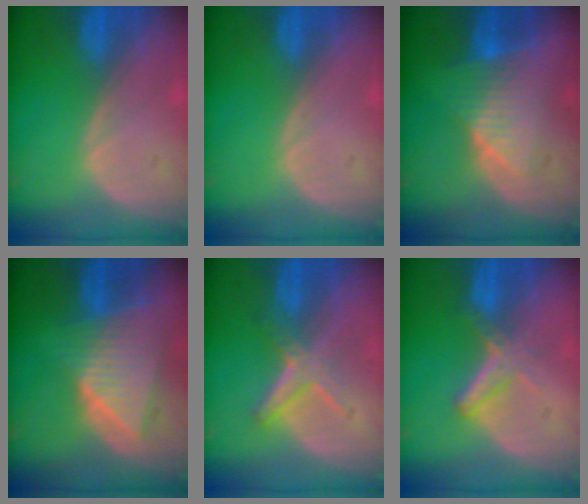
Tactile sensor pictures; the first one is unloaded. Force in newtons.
{"total": 0.0}
{"total": 8.0, "press": 6.9, "slide": 4.0}
{"total": 9.1, "press": 8.0, "slide": 4.3}
{"total": 5.2, "press": 5.1, "slide": 0.9}
{"total": 5.6, "press": 4.7, "slide": 3.0}